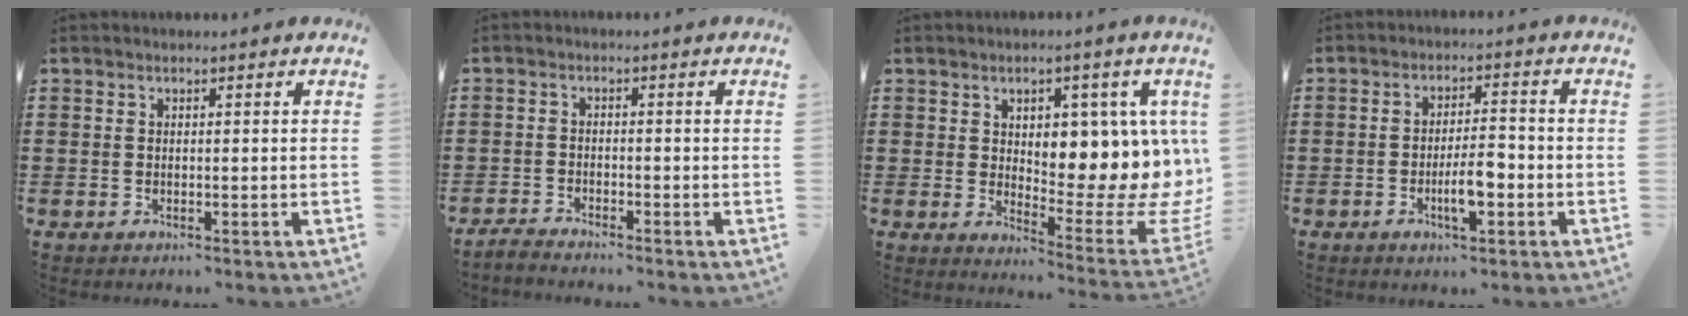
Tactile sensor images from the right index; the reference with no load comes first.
{"total": 1.7, "force": [-1.7, -0.1, 0.1], "torque": [-0.005, 0.003, -0.035]}
{"total": 7.7, "force": [2.7, 3.6, 6.2], "torque": [-0.083, -0.049, 0.040]}
{"total": 5.8, "force": [-2.0, 1.7, 5.2], "torque": [-0.099, 0.000, -0.039]}